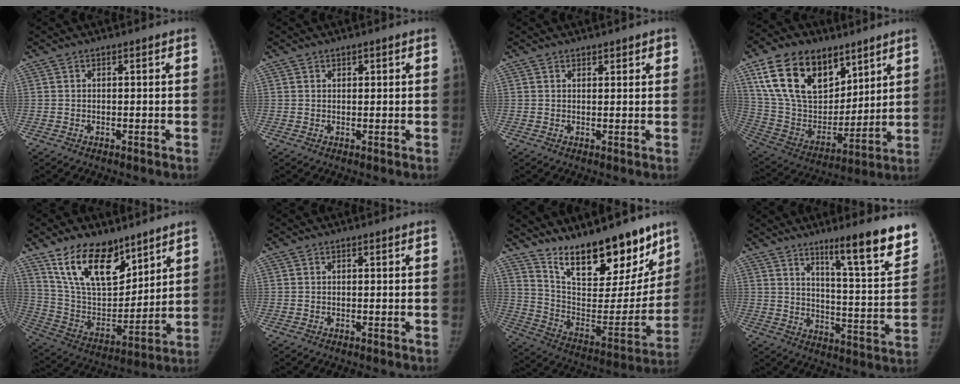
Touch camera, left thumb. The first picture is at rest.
{"total": 0.9, "force": [0.6, 0.6, 0.4], "torque": [0.003, -0.003, 0.009]}
{"total": 2.0, "force": [1.6, 1.0, 0.8], "torque": [0.005, -0.008, 0.019]}
{"total": 23.9, "force": [13.0, 14.7, 13.6], "torque": [-0.221, -0.034, 0.243]}
{"total": 18.3, "force": [12.1, 9.1, 10.3], "torque": [-0.135, -0.066, 0.234]}
{"total": 0.0}
{"total": 24.5, "force": [17.8, 9.2, 14.0], "torque": [-0.163, -0.095, 0.293]}
{"total": 16.8, "force": [11.1, 1.8, 12.5], "torque": [-0.145, -0.074, 0.167]}